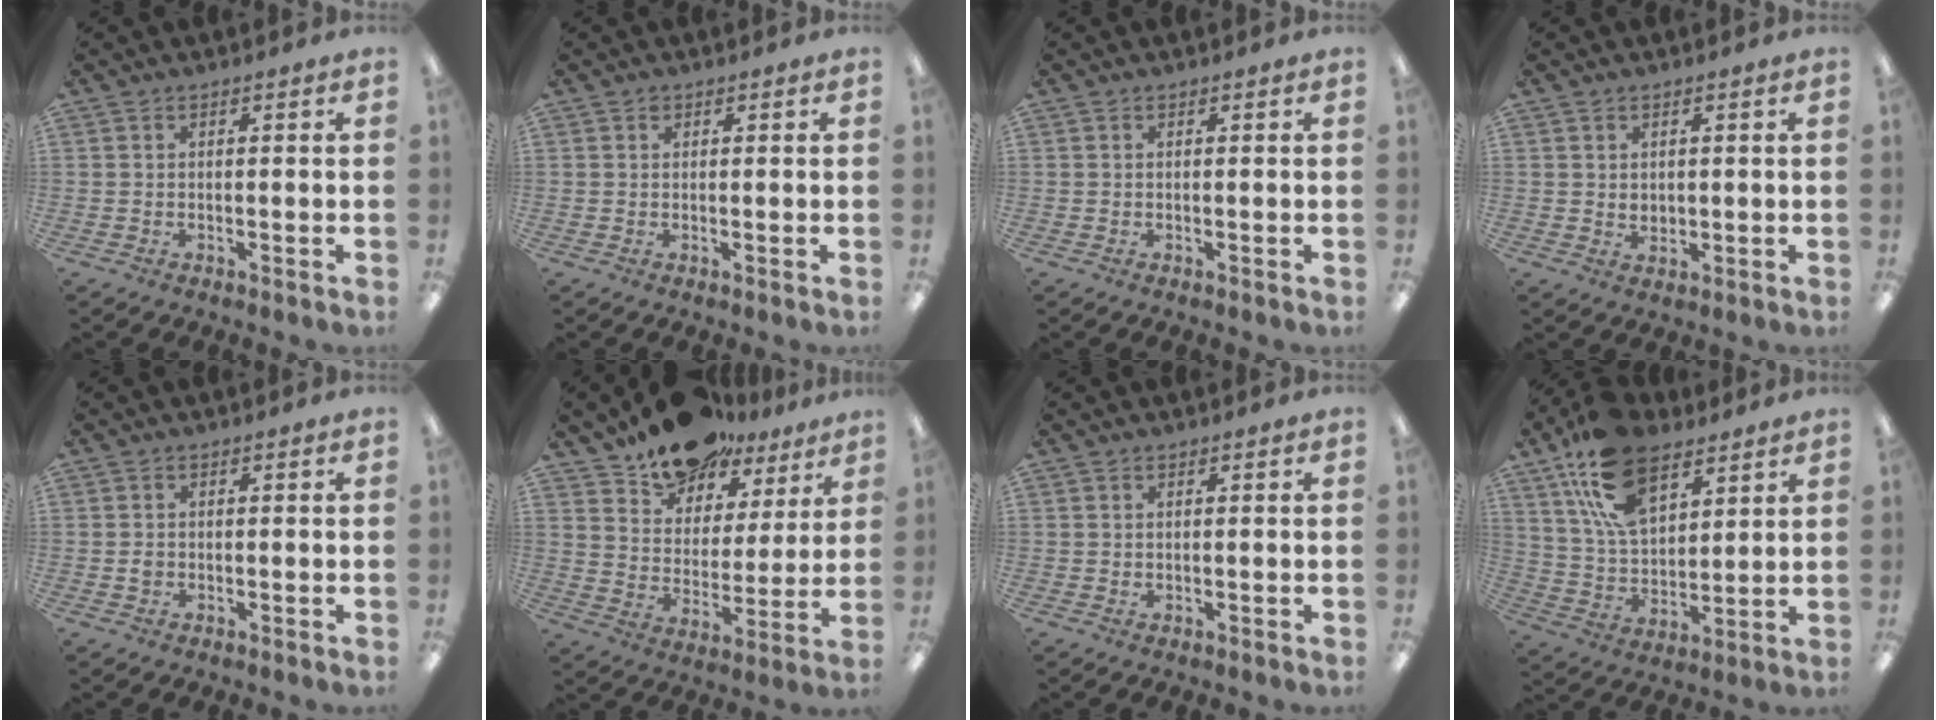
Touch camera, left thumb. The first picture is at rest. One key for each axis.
{"total": 0.8, "fx": 0.5, "fy": 0.5, "fz": 0.3, "tx": -0.008, "ty": 0.002, "tz": 0.008}
{"total": 0.0}
{"total": 1.8, "fx": 1.0, "fy": 1.5, "fz": 0.5, "tx": -0.002, "ty": -0.003, "tz": 0.017}
{"total": 1.1, "fx": -0.1, "fy": 1.0, "fz": 0.5, "tx": -0.010, "ty": 0.005, "tz": -0.004}
{"total": 14.5, "fx": 12.2, "fy": 6.7, "fz": 3.8, "tx": -0.073, "ty": -0.088, "tz": 0.225}
{"total": 0.5, "fx": 0.3, "fy": 0.4, "fz": 0.1, "tx": -0.003, "ty": 0.001, "tz": 0.005}
{"total": 18.0, "fx": 10.6, "fy": 10.2, "fz": 10.4, "tx": -0.208, "ty": -0.035, "tz": 0.197}